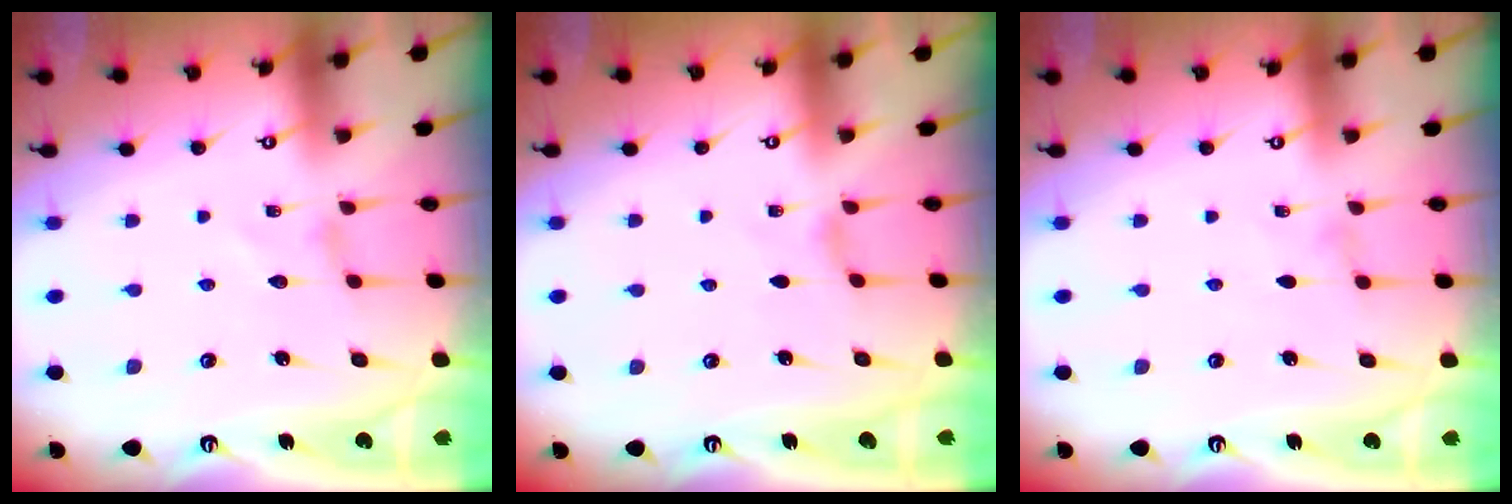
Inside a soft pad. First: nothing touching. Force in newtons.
{"total": 0.7, "press": 0.6, "slide": 0.3}
{"total": 0.0}